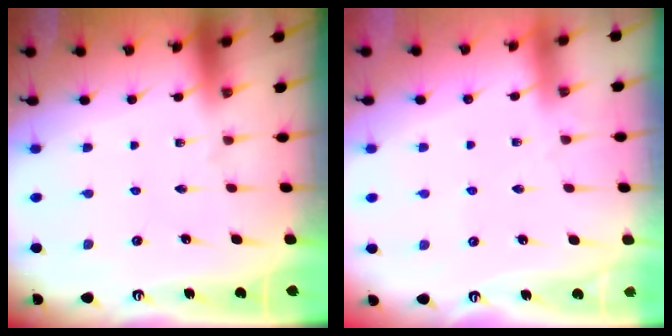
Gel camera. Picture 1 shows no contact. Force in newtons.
{"total": 2.4, "press": 2.4, "slide": 0.4}